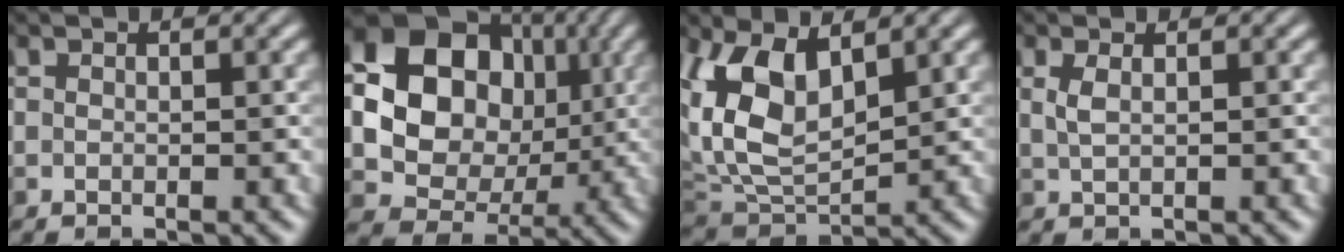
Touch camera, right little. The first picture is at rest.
{"total": 12.9, "force": [1.7, 10.4, 7.3], "torque": [-0.134, 0.020, 0.027]}
{"total": 8.2, "force": [1.6, 4.5, 6.7], "torque": [-0.139, -0.001, 0.025]}
{"total": 1.5, "force": [0.0, 0.5, 1.4], "torque": [-0.037, 0.002, 0.001]}